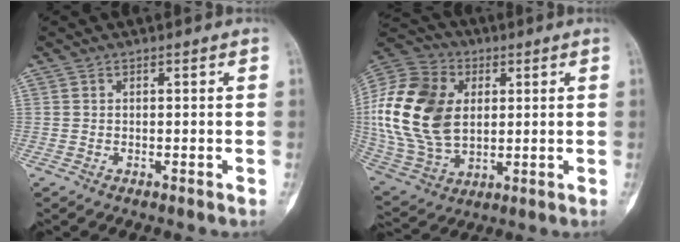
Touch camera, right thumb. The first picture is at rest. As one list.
[{"total": 21.7, "force": [2.9, 15.3, 15.1], "torque": [-0.300, -0.004, 0.061]}]